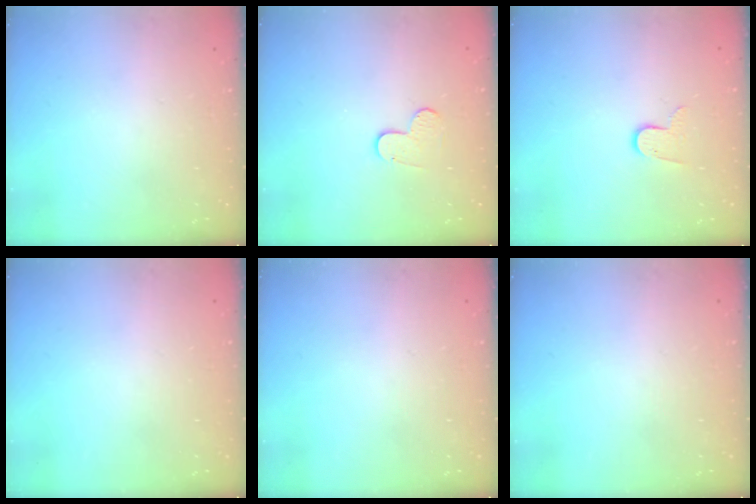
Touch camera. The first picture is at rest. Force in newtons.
{"total": 5.5, "press": 5.5, "slide": 0.5}
{"total": 7.2, "press": 7.2, "slide": 0.5}
{"total": 0.0}
{"total": 0.0}
{"total": 0.0}